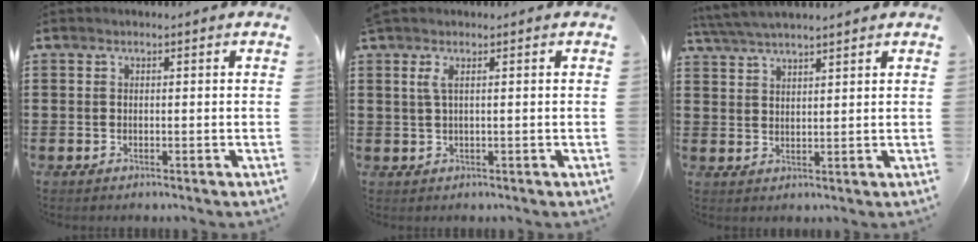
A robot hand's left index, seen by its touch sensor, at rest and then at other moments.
{"total": 1.8, "force": [0.5, 0.0, 1.8], "torque": [-0.045, -0.005, 0.007]}
{"total": 4.0, "force": [3.7, 0.1, 1.4], "torque": [-0.039, -0.006, 0.068]}